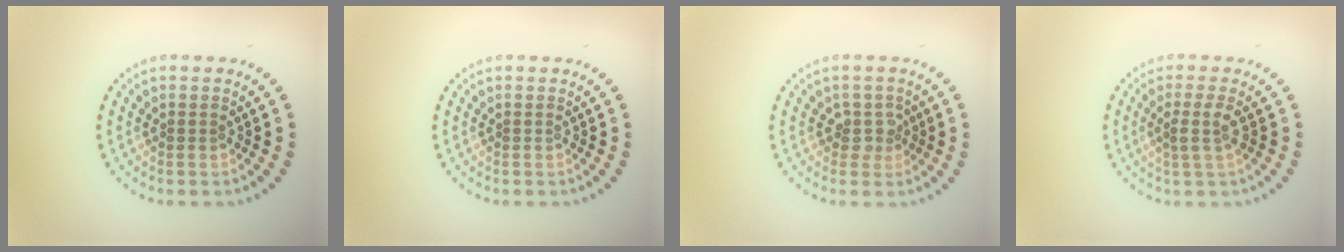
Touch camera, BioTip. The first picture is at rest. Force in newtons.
{"total": 0.0}
{"total": 1.7, "press": 1.2, "slide": 1.2}
{"total": 1.9, "press": 1.4, "slide": 1.3}